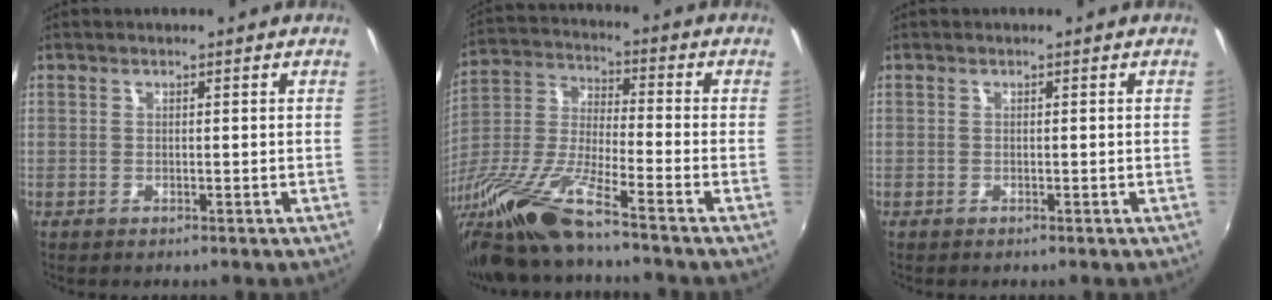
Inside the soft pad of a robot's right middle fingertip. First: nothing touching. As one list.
[{"total": 16.6, "force": [-12.9, 0.3, 10.5], "torque": [-0.218, -0.034, -0.256]}, {"total": 0.0}]